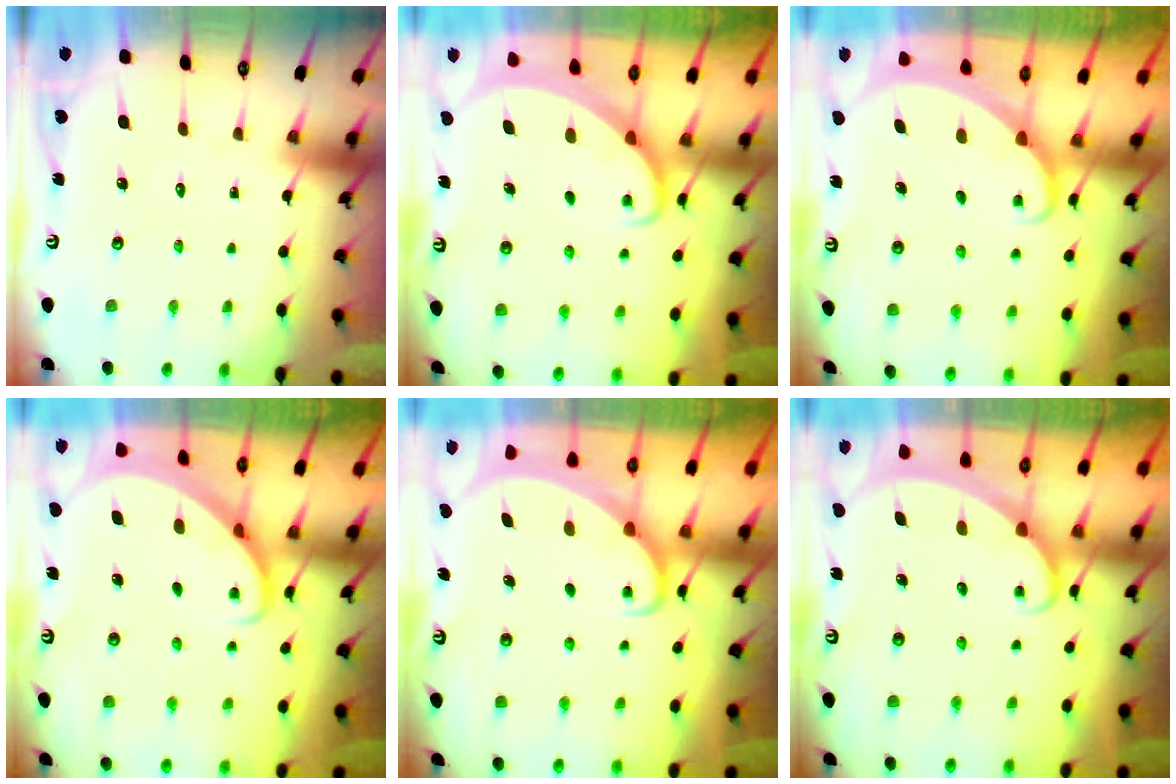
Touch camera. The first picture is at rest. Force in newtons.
{"total": 2.0, "press": 2.0, "slide": 0.0}
{"total": 1.7, "press": 1.7, "slide": 0.1}
{"total": 2.7, "press": 2.6, "slide": 0.2}
{"total": 2.4, "press": 2.3, "slide": 0.3}
{"total": 2.6, "press": 2.6, "slide": 0.3}